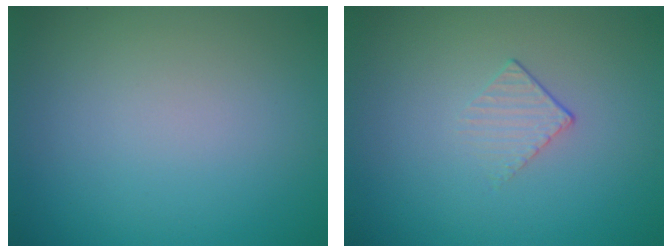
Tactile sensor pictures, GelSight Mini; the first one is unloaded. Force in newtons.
{"total": 1.2, "press": 0.5, "slide": 1.1}